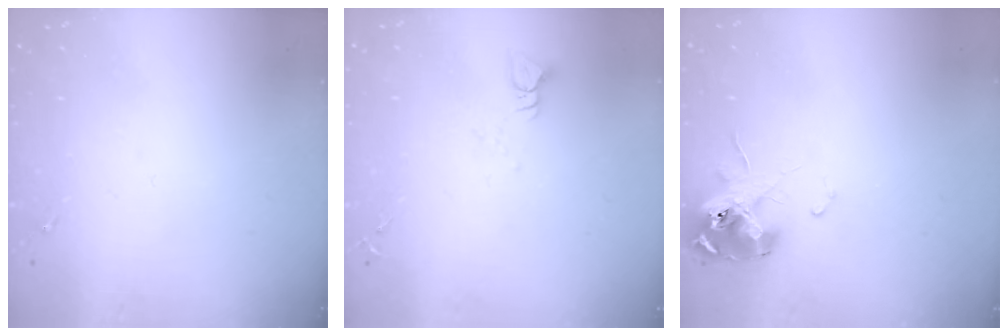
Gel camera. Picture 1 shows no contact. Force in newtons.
{"total": 3.5, "press": 3.5, "slide": 0.2}
{"total": 12.0, "press": 11.9, "slide": 1.4}